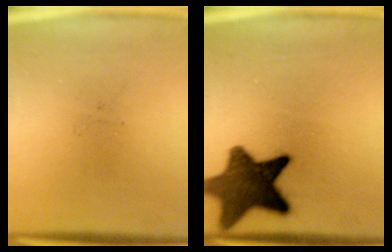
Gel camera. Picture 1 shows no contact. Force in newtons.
{"total": 13.1}